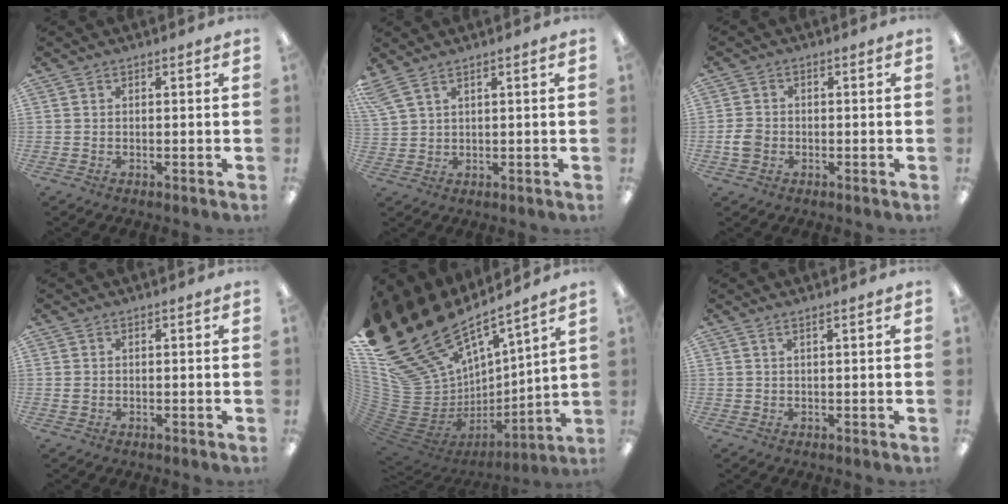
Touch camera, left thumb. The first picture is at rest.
{"total": 4.7, "force": [3.5, 1.6, 2.7], "torque": [-0.060, -0.012, 0.066]}
{"total": 4.0, "force": [-0.8, 3.3, 2.2], "torque": [-0.043, 0.006, -0.016]}
{"total": 1.0, "force": [0.3, 0.7, 0.6], "torque": [-0.012, 0.002, 0.006]}
{"total": 25.7, "force": [18.4, 12.9, 12.4], "torque": [-0.191, -0.194, 0.399]}
{"total": 1.4, "force": [0.9, 0.0, 1.1], "torque": [-0.022, -0.002, 0.017]}